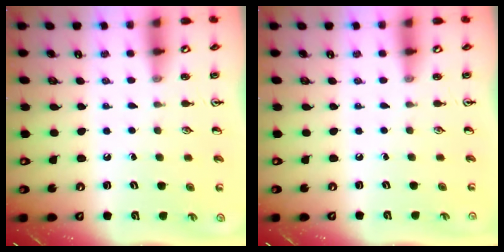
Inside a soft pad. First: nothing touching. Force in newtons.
{"total": 0.0}